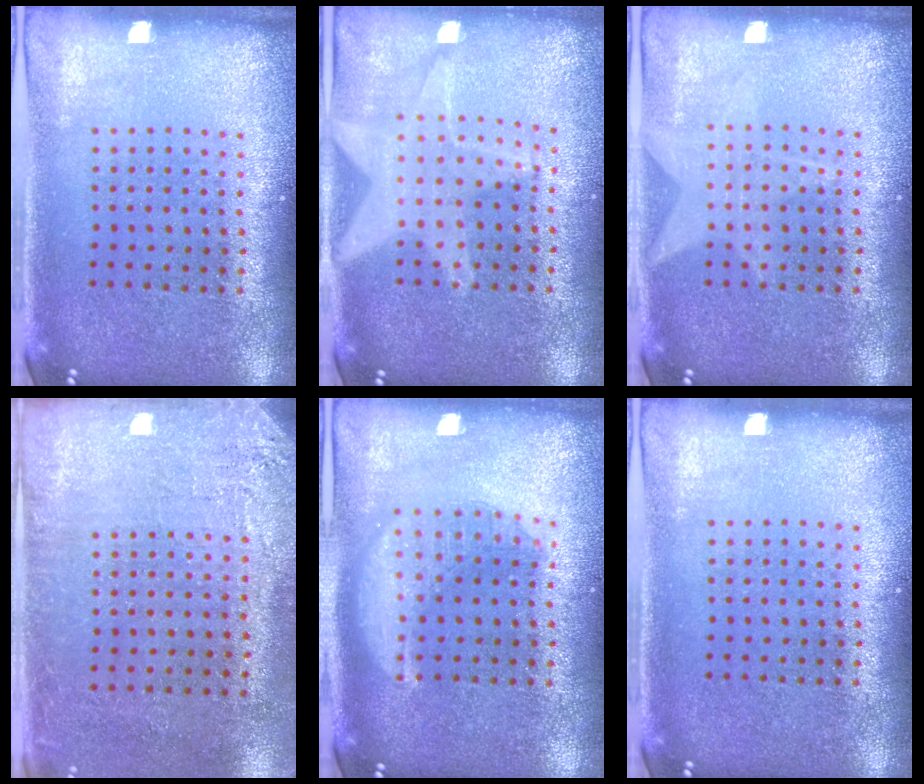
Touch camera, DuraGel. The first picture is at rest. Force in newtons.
{"total": 1.9, "press": 1.7, "slide": 0.9}
{"total": 1.3, "press": 1.3, "slide": 0.1}
{"total": 2.7, "press": 2.3, "slide": 1.4}
{"total": 1.8, "press": 1.8, "slide": 0.2}
{"total": 0.0}